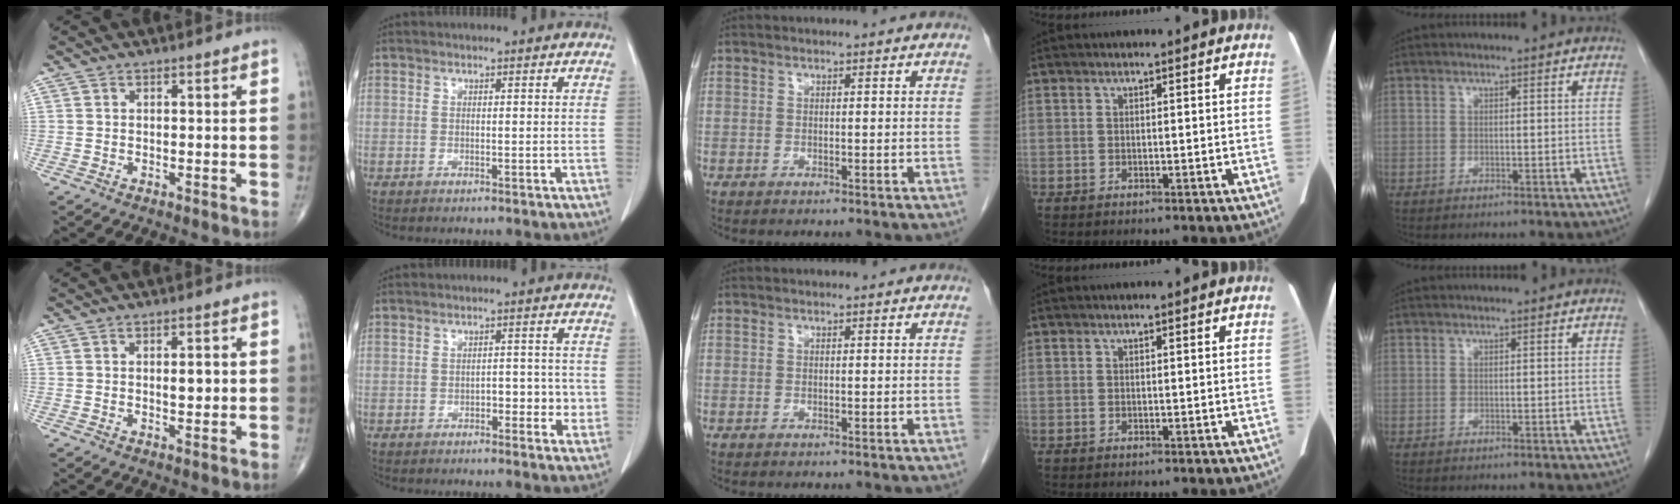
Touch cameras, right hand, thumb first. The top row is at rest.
{"thumb": {"total": 2.7, "force": [0.2, 1.2, 2.4], "torque": [-0.031, -0.001, 0.002]}, "index": {"total": 3.9, "force": [-1.0, 1.9, 3.2], "torque": [-0.033, 0.007, -0.013]}}